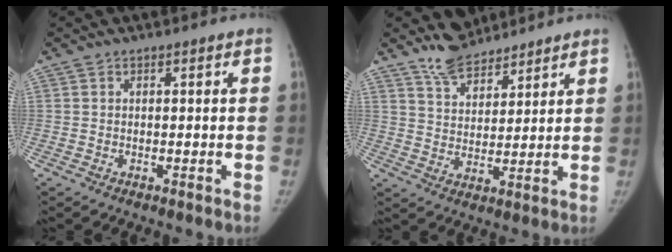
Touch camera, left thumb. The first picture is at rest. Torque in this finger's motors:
{"motor_torque": [0.63, -0.67, 0.60, -0.59, 0.02]}